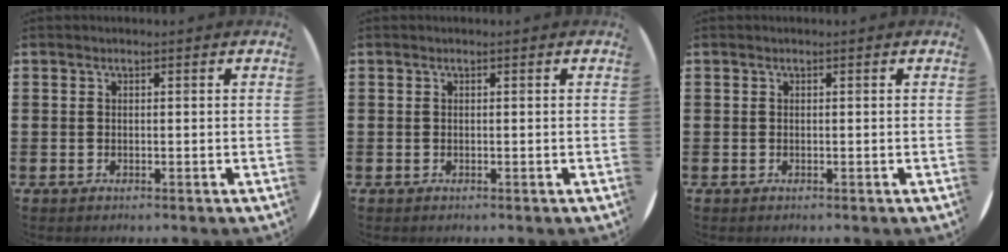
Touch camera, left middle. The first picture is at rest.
{"total": 0.0}
{"total": 0.0}